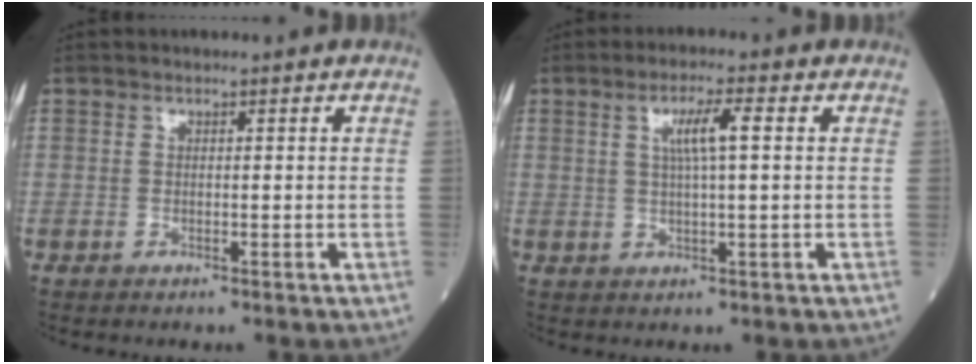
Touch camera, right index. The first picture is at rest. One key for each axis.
{"total": 4.8, "fx": 1.3, "fy": 0.2, "fz": 4.6, "tx": -0.086, "ty": 0.004, "tz": 0.023}